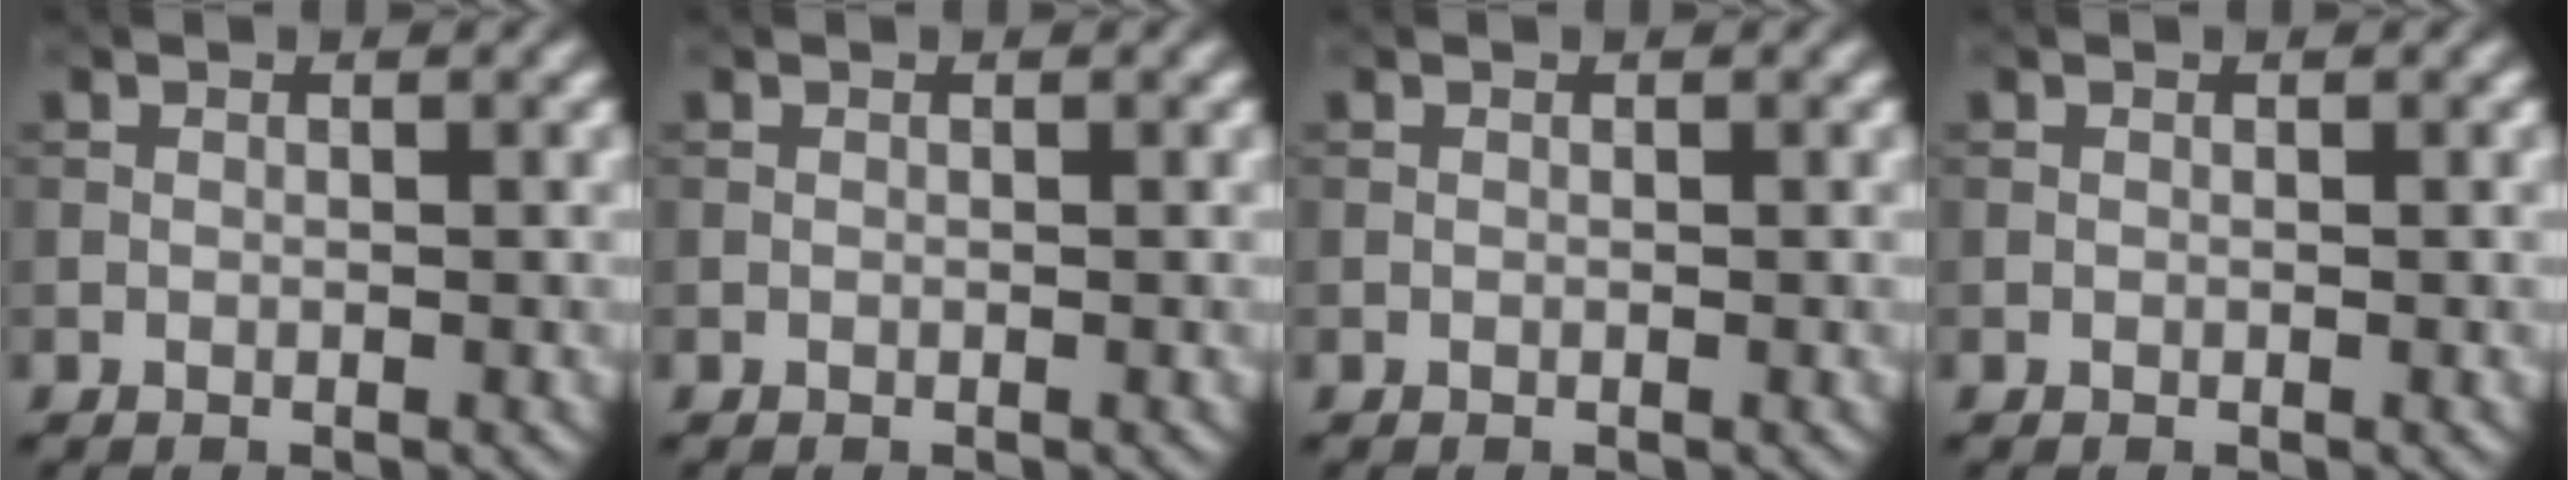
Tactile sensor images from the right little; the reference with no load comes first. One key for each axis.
{"total": 0.0}
{"total": 0.0}
{"total": 0.0}